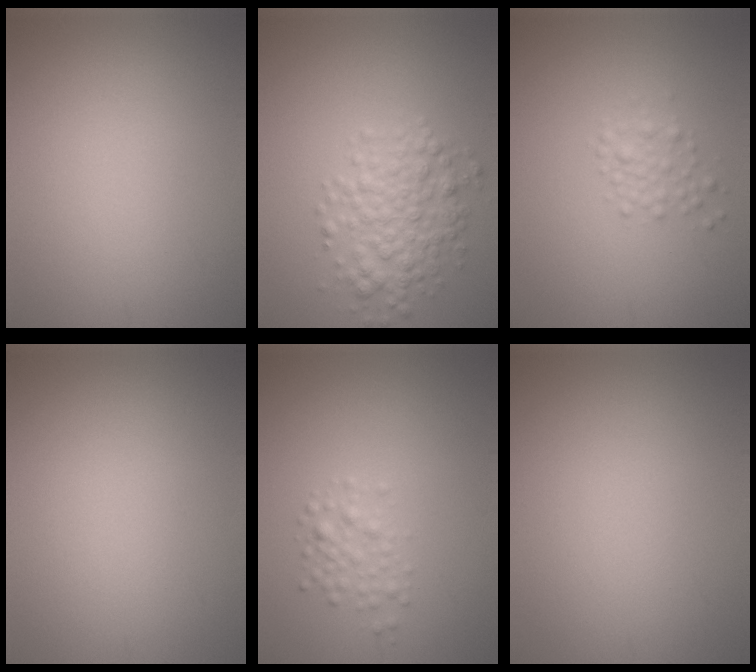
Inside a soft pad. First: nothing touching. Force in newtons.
{"total": 4.2, "press": 4.2, "slide": 0.0}
{"total": 1.7, "press": 1.7, "slide": 0.1}
{"total": 0.0}
{"total": 1.8, "press": 1.8, "slide": 0.1}
{"total": 0.0}